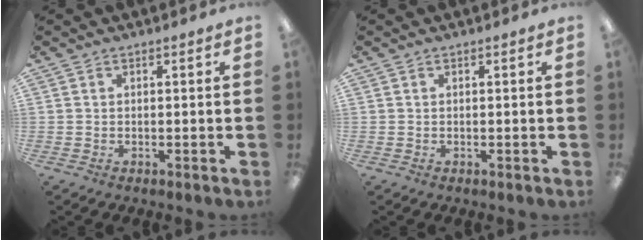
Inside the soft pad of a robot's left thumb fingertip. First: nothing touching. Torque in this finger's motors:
{"motor_torque": [0.00, 0.00, -0.04, -0.03, 0.00]}